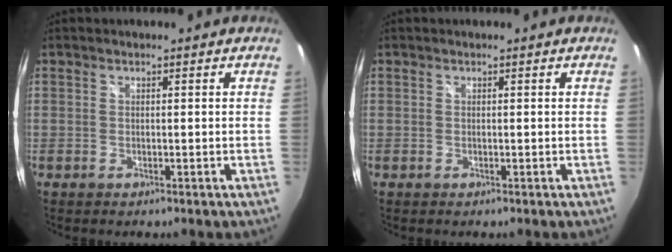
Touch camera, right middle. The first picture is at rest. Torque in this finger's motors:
{"motor_torque": [0.03, 0.05, -0.02, 0.00]}